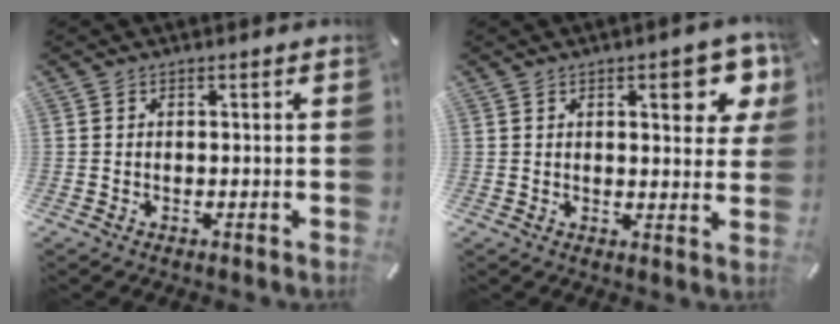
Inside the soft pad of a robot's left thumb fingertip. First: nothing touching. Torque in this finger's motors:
{"motor_torque": [1.85, 1.75, 0.97, -1.13, 0.29]}